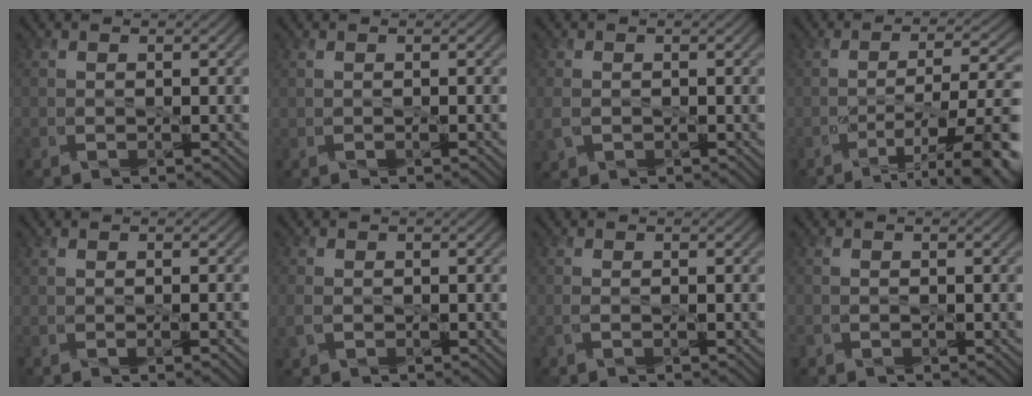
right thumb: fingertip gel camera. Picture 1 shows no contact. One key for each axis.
{"total": 0.0}
{"total": 1.9, "fx": -0.3, "fy": 1.6, "fz": 0.9, "tx": -0.032, "ty": -0.003, "tz": -0.007}
{"total": 10.3, "fx": -5.5, "fy": 2.6, "fz": 8.3, "tx": -0.122, "ty": 0.003, "tz": -0.078}
{"total": 0.9, "fx": -0.4, "fy": 0.1, "fz": 0.8, "tx": -0.009, "ty": -0.001, "tz": -0.002}
{"total": 1.6, "fx": -0.3, "fy": 1.3, "fz": 0.9, "tx": -0.029, "ty": -0.003, "tz": -0.005}
{"total": 0.6, "fx": -0.3, "fy": 0.3, "fz": 0.4, "tx": -0.011, "ty": 0.002, "tz": -0.007}
{"total": 0.6, "fx": -0.4, "fy": 0.5, "fz": -0.1, "tx": 0.006, "ty": 0.000, "tz": -0.009}